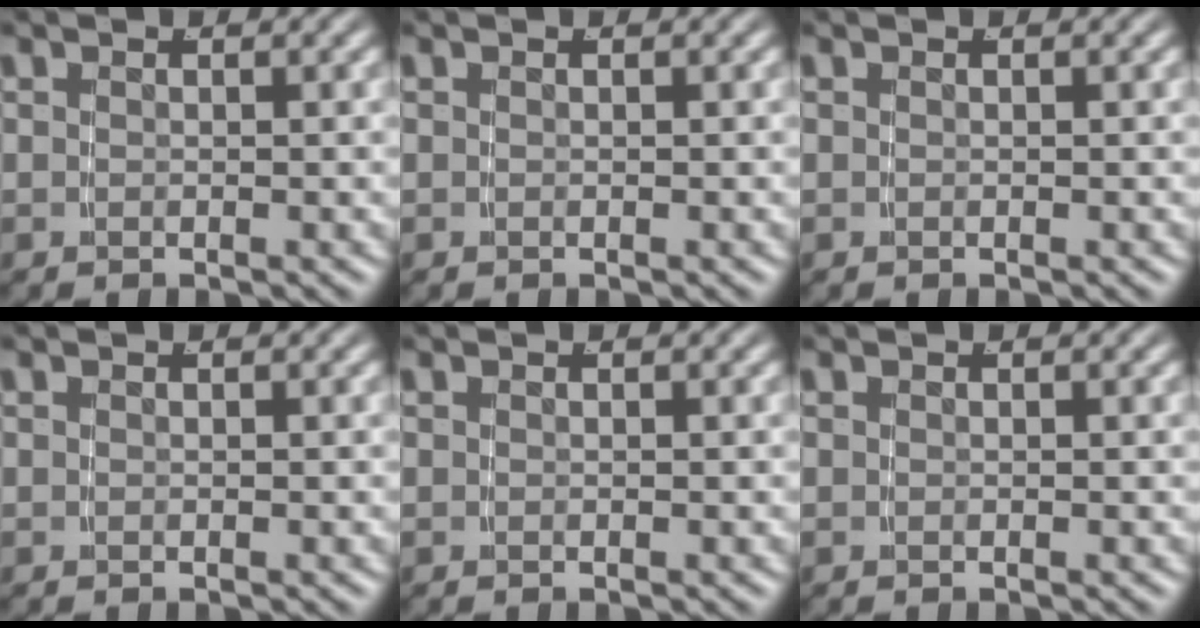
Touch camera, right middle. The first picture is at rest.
{"total": 0.0}
{"total": 0.0}
{"total": 0.0}
{"total": 0.0}
{"total": 0.0}